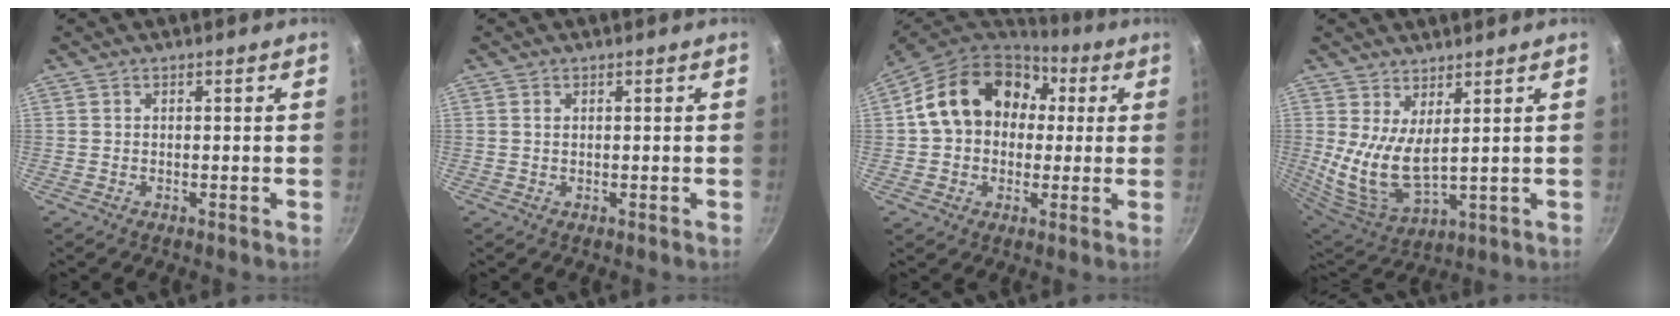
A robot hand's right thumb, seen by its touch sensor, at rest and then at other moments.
{"total": 0.8, "force": [0.2, 0.6, 0.5], "torque": [-0.009, 0.003, 0.004]}
{"total": 18.8, "force": [3.6, 14.6, 11.3], "torque": [-0.170, 0.037, 0.051]}
{"total": 10.7, "force": [3.1, 4.6, 9.1], "torque": [-0.175, -0.045, 0.068]}